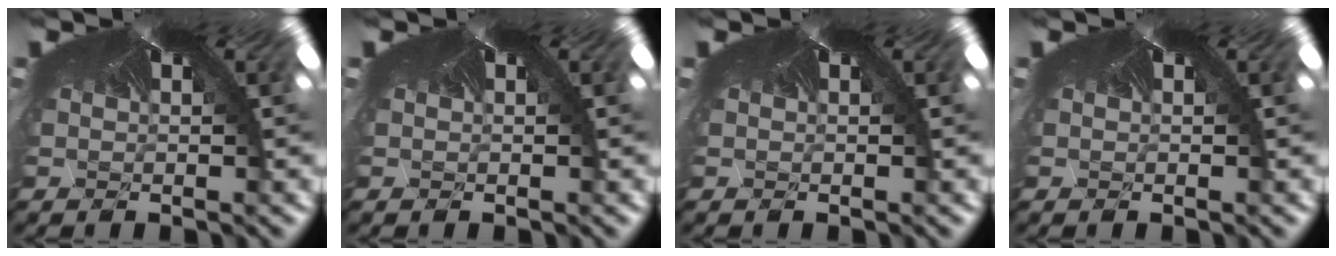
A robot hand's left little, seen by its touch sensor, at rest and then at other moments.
{"total": 0.0}
{"total": 0.0}
{"total": 0.0}